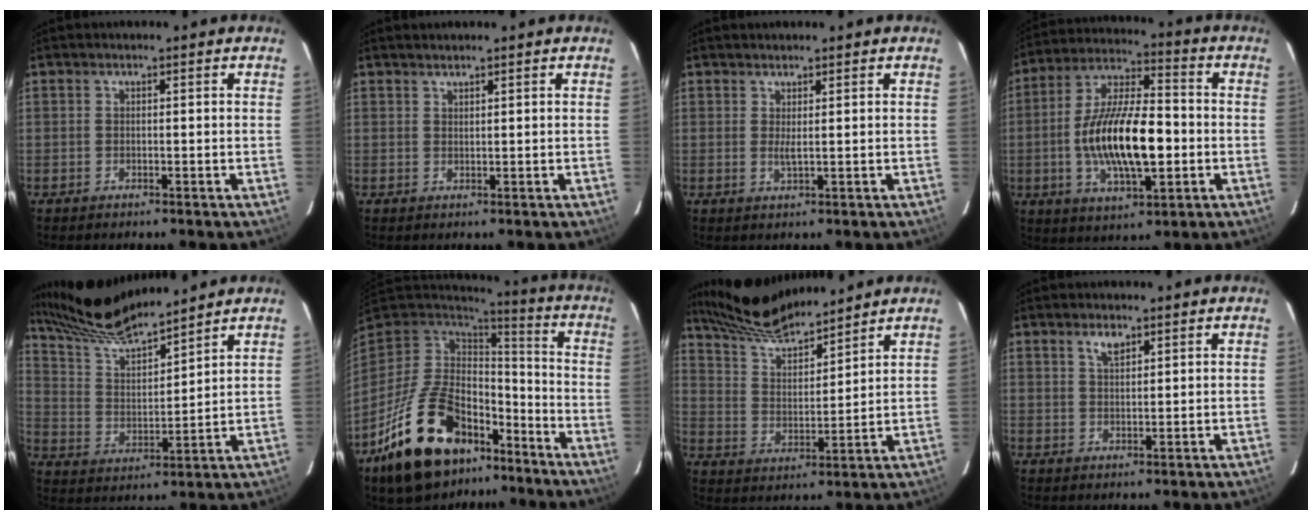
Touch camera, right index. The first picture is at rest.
{"total": 1.3, "force": [1.2, 0.1, 0.4], "torque": [-0.006, 0.001, 0.021]}
{"total": 1.9, "force": [0.9, 0.1, 1.6], "torque": [-0.031, -0.003, 0.013]}
{"total": 17.6, "force": [-2.8, 6.4, 16.2], "torque": [-0.306, 0.002, -0.050]}
{"total": 15.4, "force": [13.9, 1.3, 6.4], "torque": [-0.113, -0.002, 0.252]}
{"total": 24.3, "force": [-14.3, 13.5, 14.3], "torque": [-0.286, -0.001, -0.217]}
{"total": 14.2, "force": [12.8, 2.3, 5.7], "torque": [-0.103, 0.010, 0.232]}
{"total": 2.7, "force": [1.8, 1.2, 1.7], "torque": [-0.028, 0.005, 0.034]}